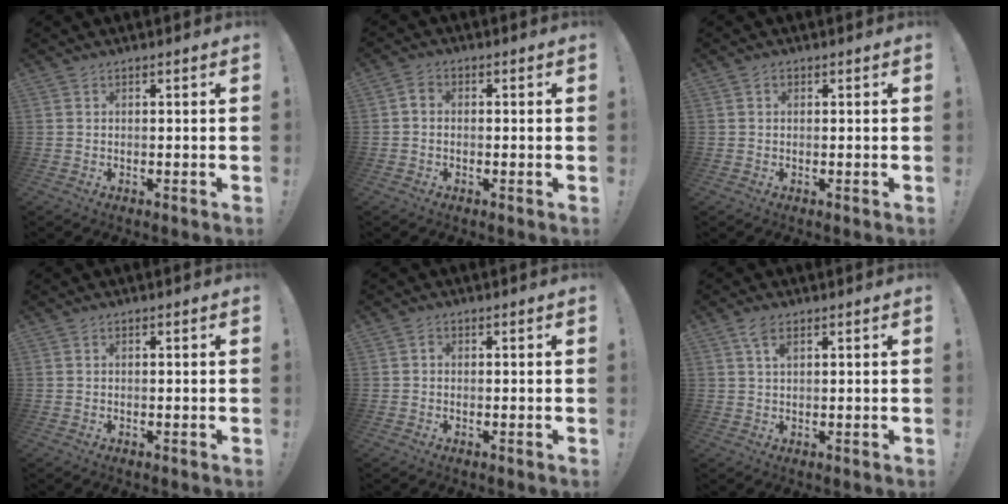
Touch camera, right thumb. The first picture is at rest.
{"total": 2.4, "force": [-0.9, 1.7, 1.4], "torque": [-0.025, 0.013, -0.014]}
{"total": 0.6, "force": [0.0, 0.6, 0.1], "torque": [0.001, 0.002, -0.001]}
{"total": 0.0}
{"total": 1.0, "force": [-0.1, 0.9, 0.3], "torque": [0.000, 0.002, -0.004]}
{"total": 3.6, "force": [2.0, 1.6, 2.6], "torque": [-0.042, -0.005, 0.034]}